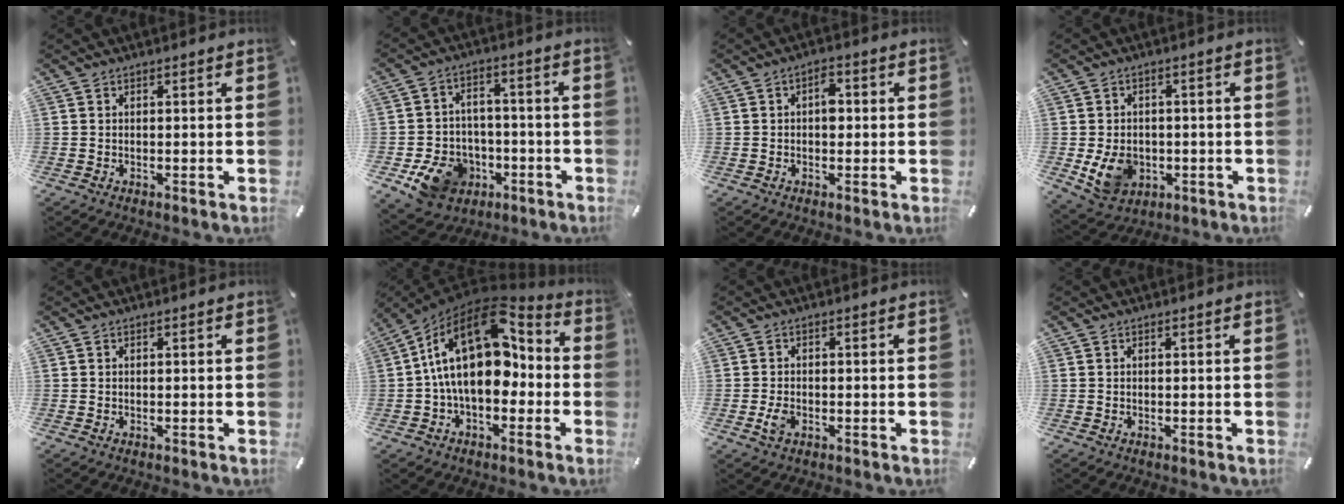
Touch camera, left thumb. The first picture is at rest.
{"total": 12.0, "force": [-5.4, 9.4, 5.1], "torque": [-0.104, 0.038, -0.091]}
{"total": 3.8, "force": [0.2, 2.4, 3.0], "torque": [-0.035, 0.002, -0.004]}
{"total": 8.9, "force": [-1.5, 7.3, 4.9], "torque": [-0.093, 0.006, -0.026]}
{"total": 0.0}
{"total": 20.7, "force": [3.7, 12.3, 16.2], "torque": [-0.292, -0.028, 0.060]}
{"total": 3.1, "force": [-1.0, 1.9, 2.1], "torque": [-0.050, 0.000, -0.021]}
{"total": 0.0}